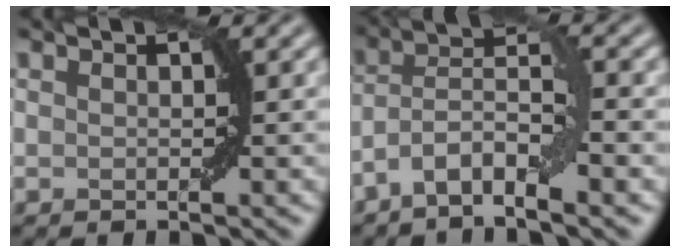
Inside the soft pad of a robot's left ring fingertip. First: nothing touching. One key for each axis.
{"total": 5.7, "fx": -3.0, "fy": 1.5, "fz": 4.6, "tx": -0.084, "ty": 0.008, "tz": -0.063}